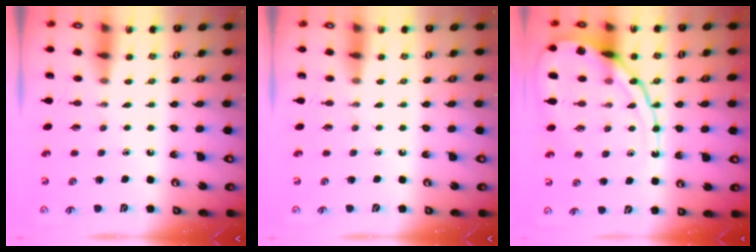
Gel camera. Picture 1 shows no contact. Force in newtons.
{"total": 0.0}
{"total": 14.4, "press": 14.3, "slide": 1.4}